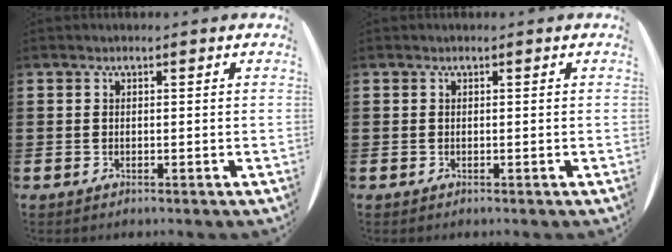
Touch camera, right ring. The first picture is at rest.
{"total": 0.0}